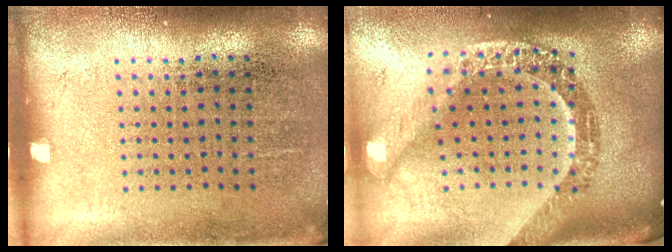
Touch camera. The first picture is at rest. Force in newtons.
{"total": 3.1, "press": 2.3, "slide": 2.0}